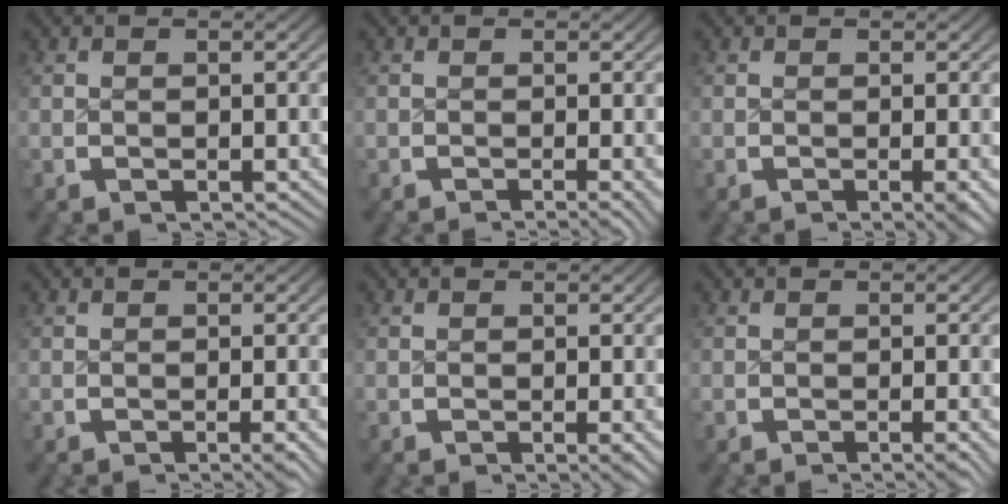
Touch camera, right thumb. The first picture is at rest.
{"total": 1.7, "force": [-1.2, 0.0, 1.2], "torque": [-0.012, 0.000, -0.016]}
{"total": 1.3, "force": [-0.4, -0.2, 1.2], "torque": [-0.013, 0.002, -0.006]}
{"total": 1.2, "force": [-0.6, -0.3, 1.0], "torque": [-0.013, 0.004, -0.011]}
{"total": 0.8, "force": [-0.2, -0.3, 0.7], "torque": [-0.009, 0.003, -0.002]}
{"total": 1.3, "force": [-0.8, -0.3, 0.9], "torque": [-0.010, 0.004, -0.014]}